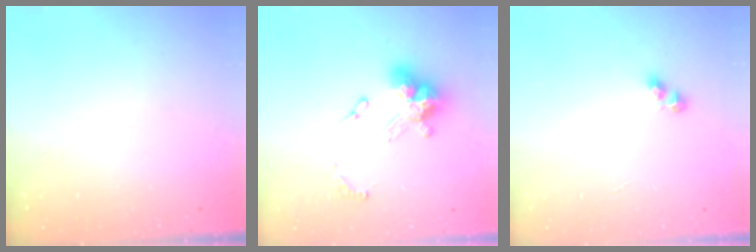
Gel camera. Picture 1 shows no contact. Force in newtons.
{"total": 14.0, "press": 14.0, "slide": 1.6}
{"total": 3.5, "press": 3.5, "slide": 0.4}